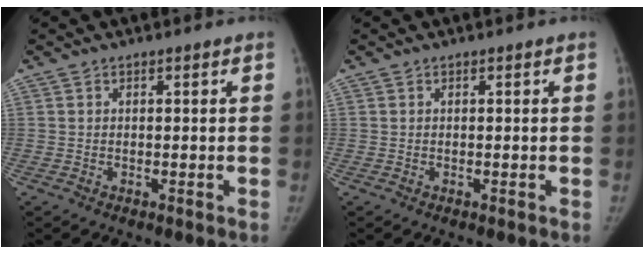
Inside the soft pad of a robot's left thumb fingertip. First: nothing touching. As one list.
[{"total": 0.0}]